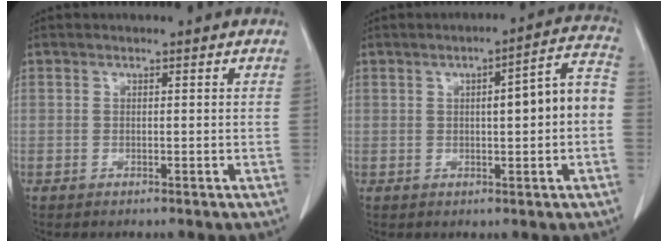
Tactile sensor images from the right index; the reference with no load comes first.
{"total": 8.3, "force": [-0.4, 0.8, 8.2], "torque": [-0.110, 0.030, -0.007]}